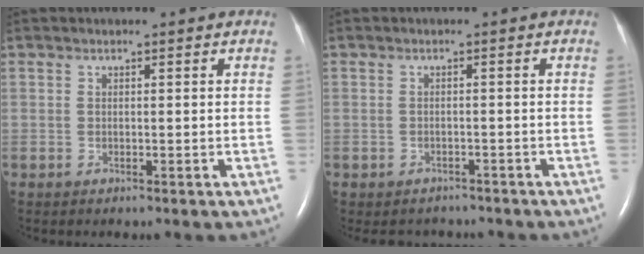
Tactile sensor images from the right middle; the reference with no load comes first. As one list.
[{"total": 3.3, "force": [-2.9, 1.5, -0.1], "torque": [-0.006, 0.004, -0.039]}]